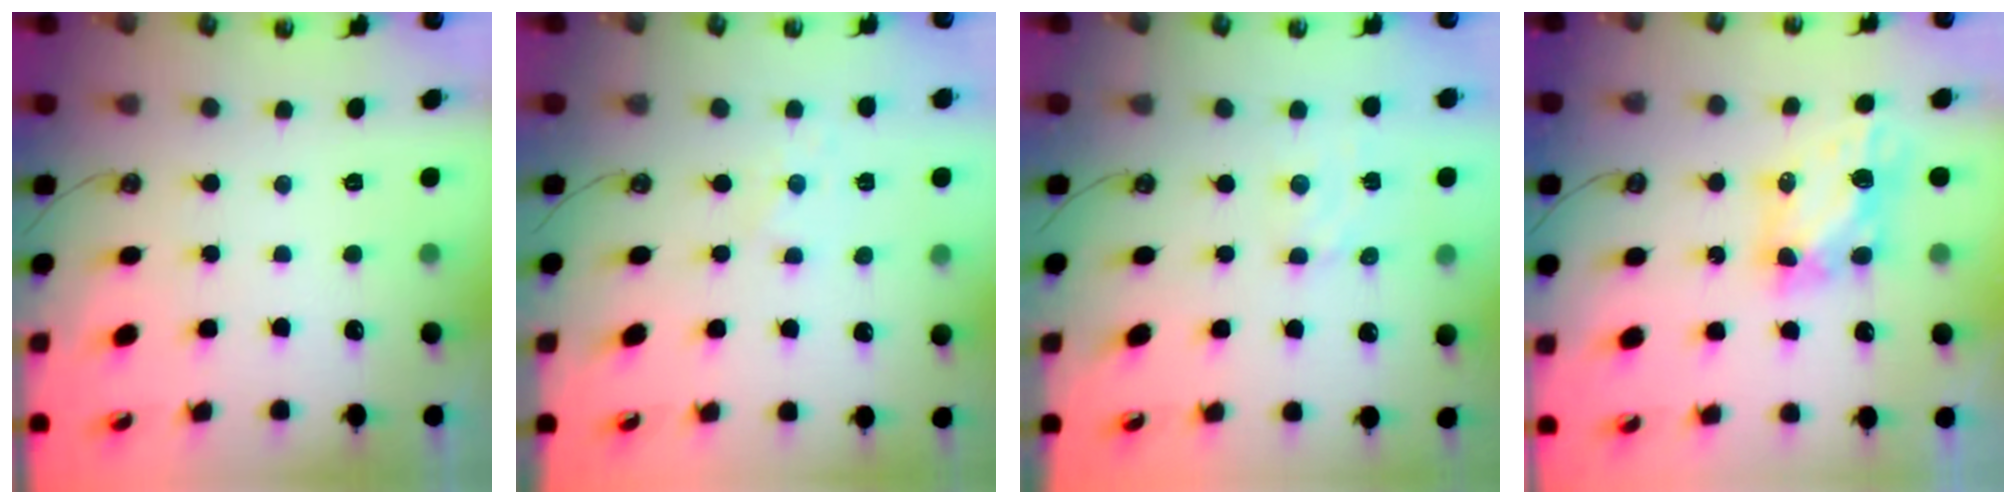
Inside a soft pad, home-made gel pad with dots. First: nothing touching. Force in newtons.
{"total": 2.7, "press": 2.7, "slide": 0.4}
{"total": 3.8, "press": 3.8, "slide": 0.4}
{"total": 6.1, "press": 6.0, "slide": 0.8}